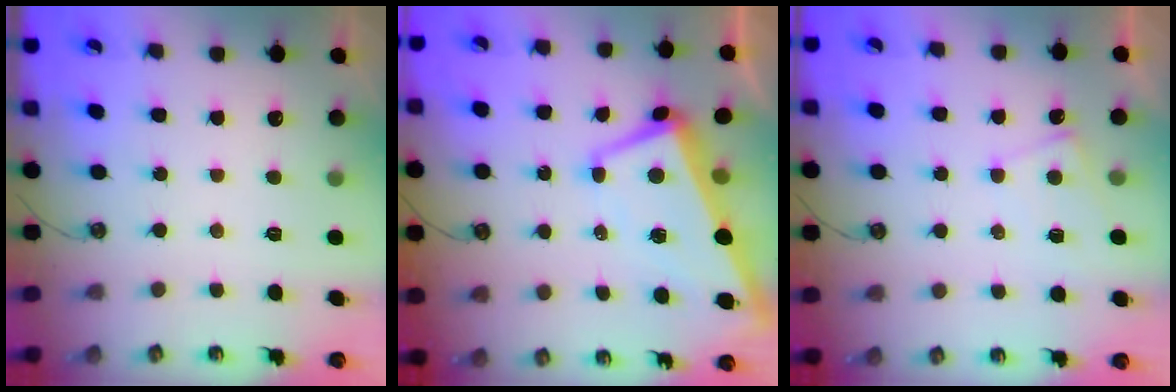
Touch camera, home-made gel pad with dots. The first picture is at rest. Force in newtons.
{"total": 1.4, "press": 0.9, "slide": 1.0}
{"total": 2.6, "press": 2.6, "slide": 0.3}